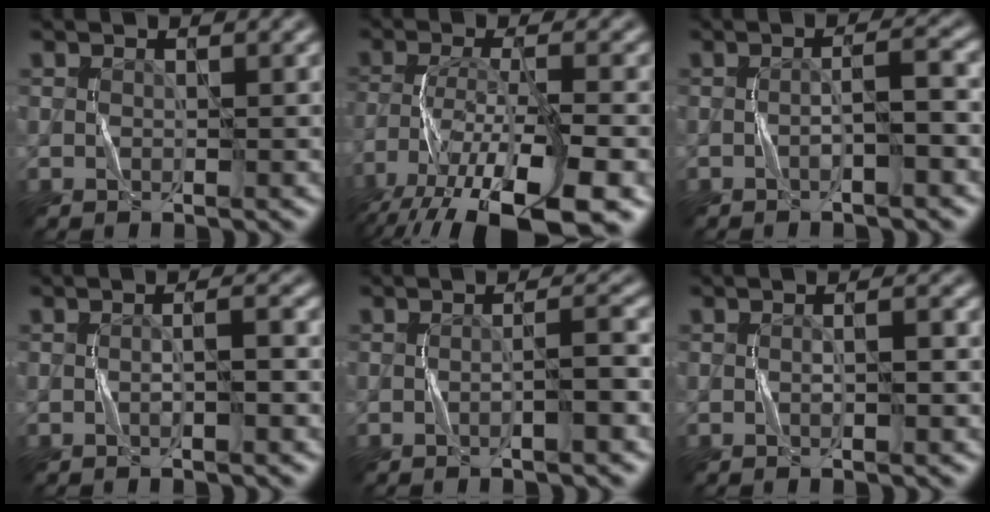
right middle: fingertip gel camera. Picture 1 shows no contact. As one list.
[{"total": 13.5, "force": [-8.9, 4.0, 9.3], "torque": [-0.182, -0.035, -0.138]}, {"total": 2.7, "force": [-0.9, 0.4, 2.6], "torque": [-0.036, 0.013, -0.021]}, {"total": 2.3, "force": [-0.4, 0.6, 2.2], "torque": [-0.013, 0.003, -0.020]}, {"total": 2.6, "force": [-0.9, 0.3, 2.4], "torque": [-0.031, 0.013, -0.021]}, {"total": 1.8, "force": [0.0, 0.5, 1.8], "torque": [-0.008, -0.004, -0.012]}]